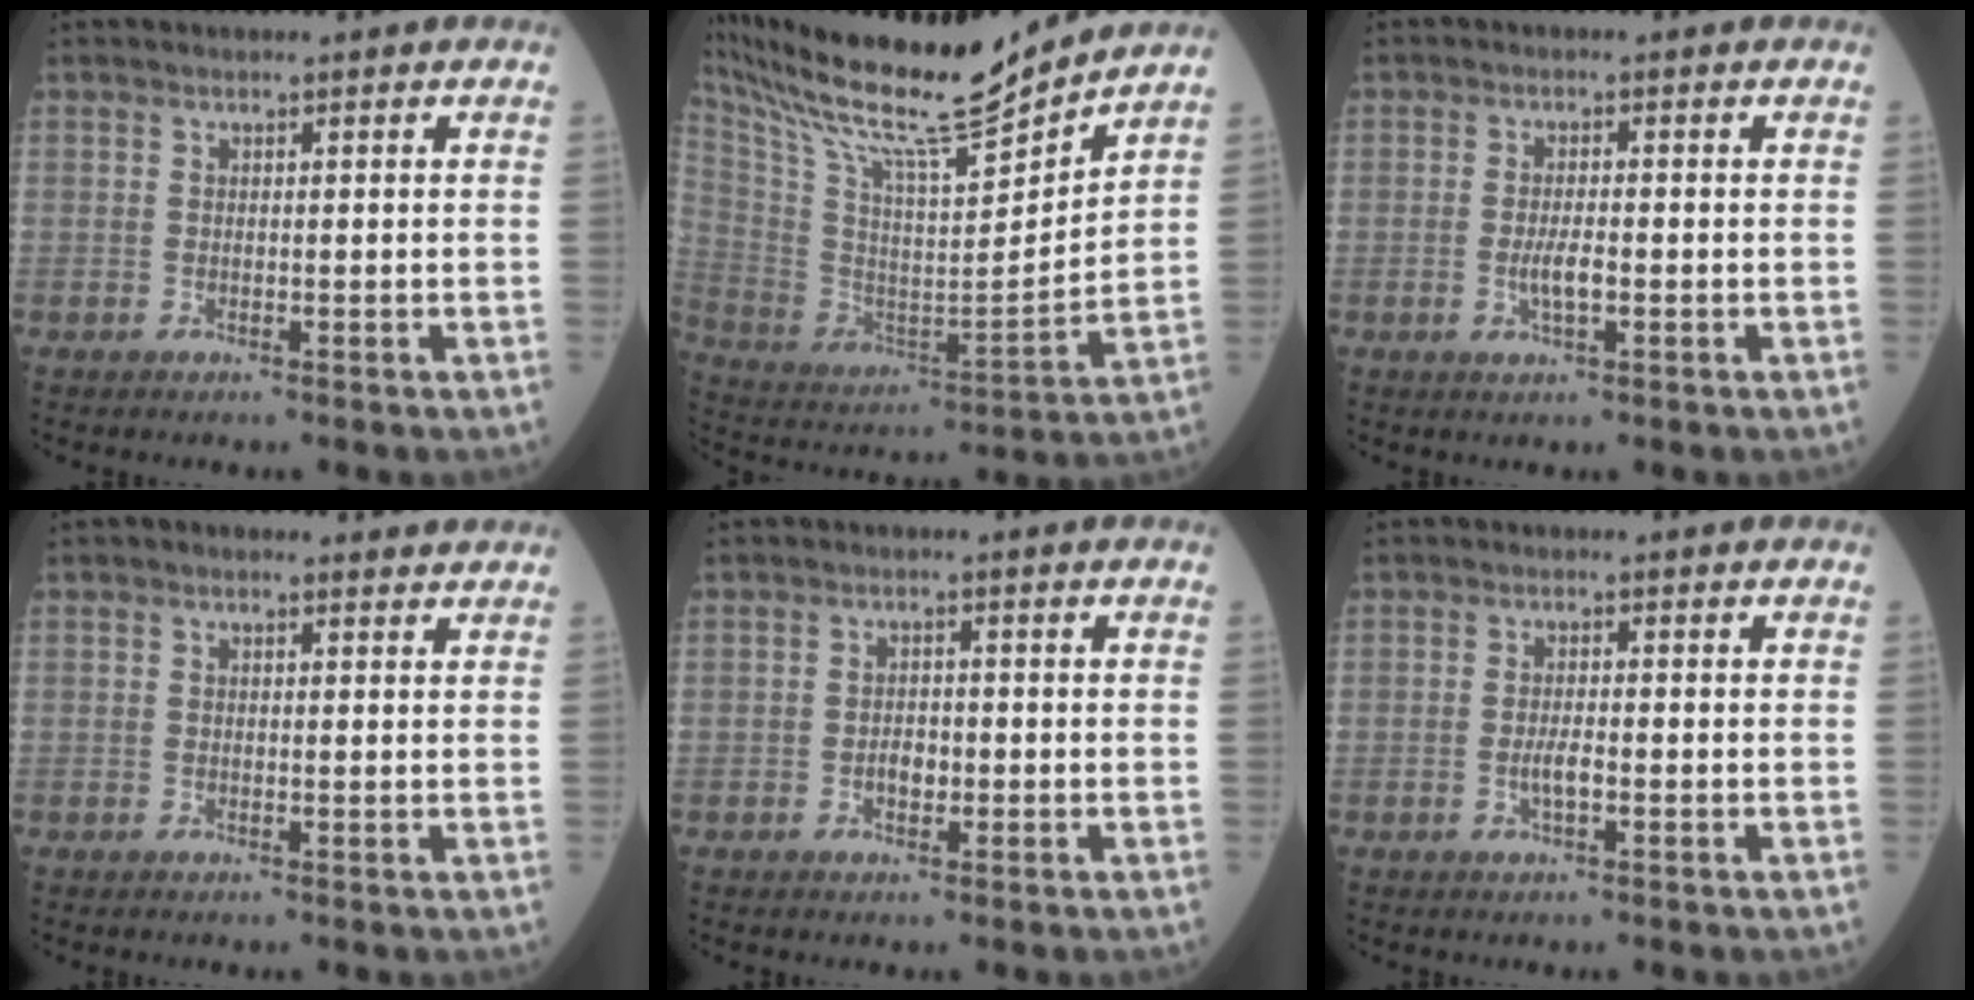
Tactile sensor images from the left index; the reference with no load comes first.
{"total": 21.4, "force": [19.1, 1.0, 9.6], "torque": [-0.203, -0.027, 0.333]}
{"total": 2.9, "force": [-0.7, 0.7, 2.7], "torque": [-0.058, -0.001, -0.012]}
{"total": 4.6, "force": [3.6, 1.4, 2.6], "torque": [-0.039, 0.032, 0.045]}
{"total": 2.1, "force": [-0.7, 1.2, 1.6], "torque": [-0.026, 0.004, -0.010]}
{"total": 2.2, "force": [-0.7, 0.5, 2.0], "torque": [-0.041, 0.000, -0.012]}